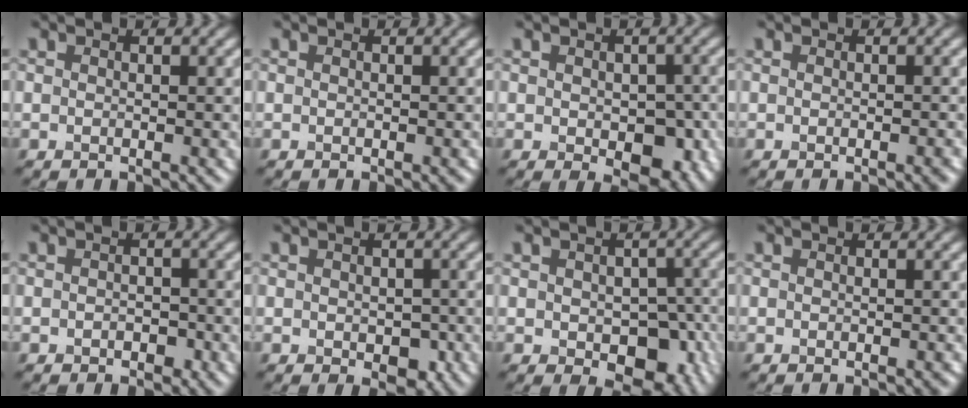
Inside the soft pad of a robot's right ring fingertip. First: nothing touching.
{"total": 0.0}
{"total": 5.0, "force": [-0.9, 3.1, 3.8], "torque": [-0.047, -0.012, -0.008]}
{"total": 0.6, "force": [-0.4, 0.1, 0.5], "torque": [-0.003, 0.000, -0.004]}
{"total": 1.1, "force": [-0.4, 0.9, 0.5], "torque": [-0.003, -0.003, -0.008]}
{"total": 2.2, "force": [-0.3, 1.6, 1.5], "torque": [-0.018, -0.008, -0.002]}
{"total": 6.4, "force": [-1.4, 4.2, 4.6], "torque": [-0.058, -0.013, -0.010]}
{"total": 0.0}